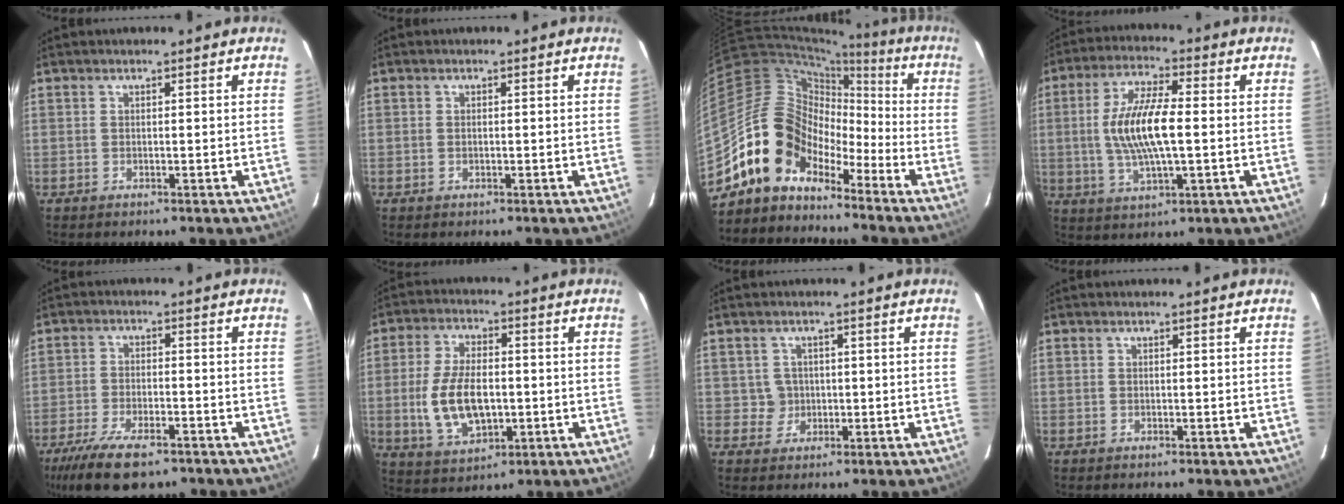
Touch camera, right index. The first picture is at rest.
{"total": 0.5, "force": [0.0, 0.4, 0.4], "torque": [-0.007, 0.000, -0.001]}
{"total": 12.8, "force": [-9.2, 8.0, 4.0], "torque": [-0.077, 0.037, -0.181]}
{"total": 12.1, "force": [-0.3, 3.8, 11.5], "torque": [-0.228, 0.004, -0.003]}
{"total": 13.5, "force": [-9.7, 5.0, 8.1], "torque": [-0.185, -0.031, -0.167]}
{"total": 12.3, "force": [-1.6, 6.5, 10.3], "torque": [-0.211, -0.003, -0.018]}
{"total": 2.9, "force": [0.0, 2.9, -0.1], "torque": [0.005, 0.012, 0.005]}
{"total": 0.0}